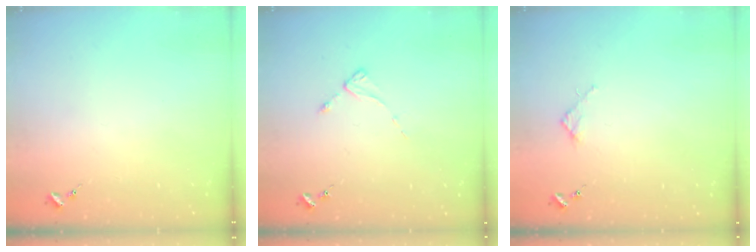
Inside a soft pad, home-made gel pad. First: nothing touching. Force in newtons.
{"total": 2.1, "press": 2.0, "slide": 0.4}
{"total": 2.7, "press": 2.7, "slide": 0.3}